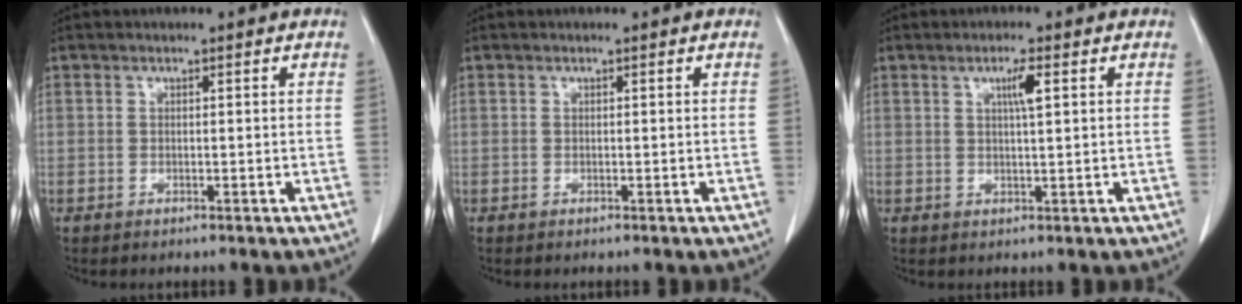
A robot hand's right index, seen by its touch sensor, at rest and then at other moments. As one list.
[{"total": 0.0}, {"total": 2.9, "force": [1.1, 0.0, 2.7], "torque": [-0.048, 0.000, 0.018]}]